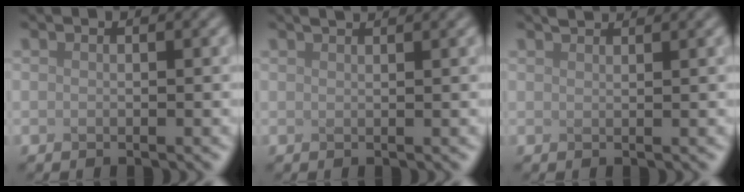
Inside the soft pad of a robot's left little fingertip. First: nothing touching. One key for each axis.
{"total": 2.2, "fx": 1.7, "fy": 0.7, "fz": 1.1, "tx": 0.004, "ty": 0.013, "tz": -0.003}
{"total": 1.6, "fx": 1.5, "fy": 0.2, "fz": 0.4, "tx": -0.002, "ty": 0.005, "tz": 0.017}